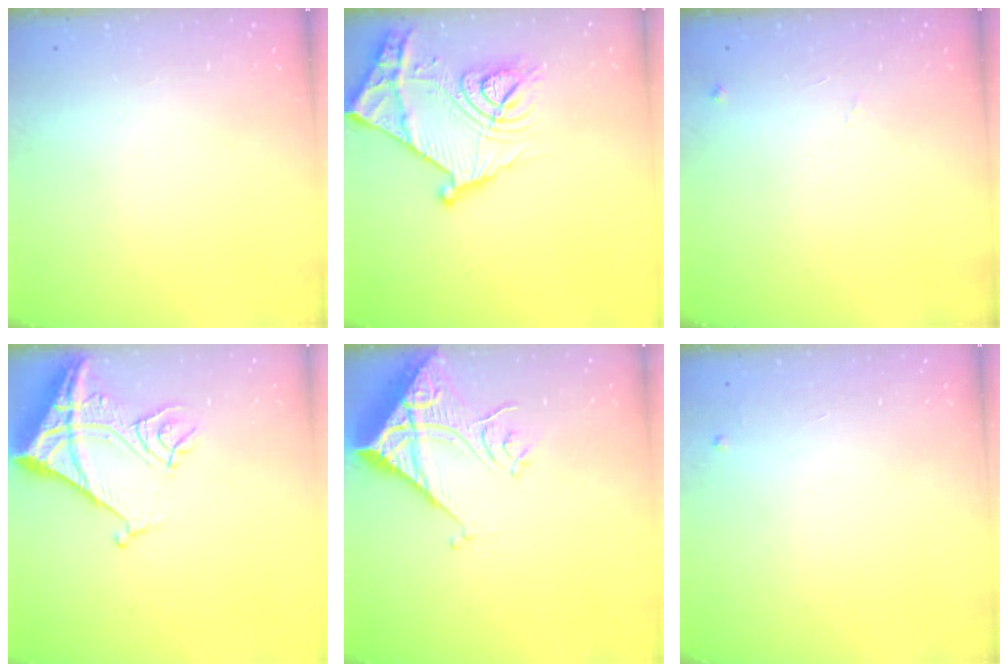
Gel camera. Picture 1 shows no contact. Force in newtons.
{"total": 21.8, "press": 21.8, "slide": 1.1}
{"total": 6.2, "press": 6.2, "slide": 0.8}
{"total": 14.7, "press": 14.6, "slide": 1.6}
{"total": 13.2, "press": 13.1, "slide": 1.7}
{"total": 2.4, "press": 2.4, "slide": 0.4}